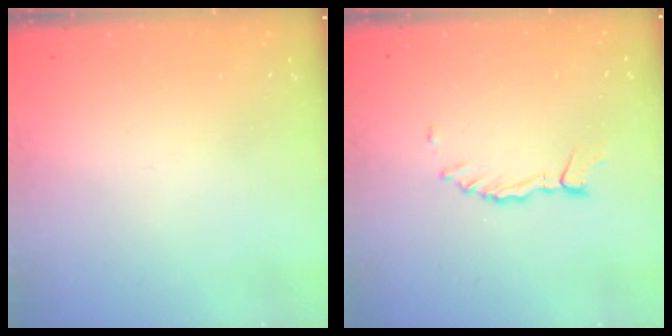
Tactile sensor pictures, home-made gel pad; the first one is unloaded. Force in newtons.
{"total": 2.8, "press": 2.7, "slide": 0.3}